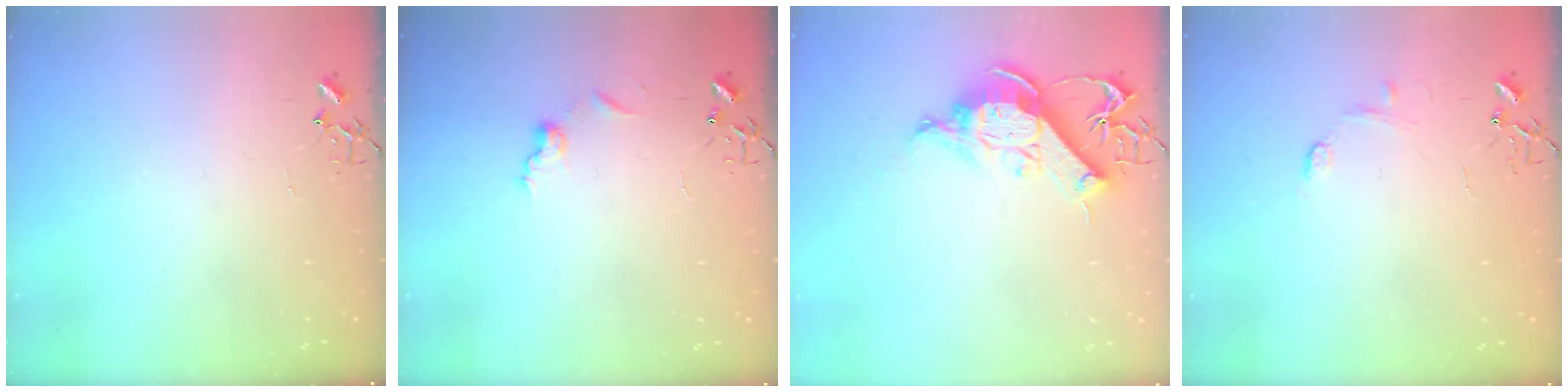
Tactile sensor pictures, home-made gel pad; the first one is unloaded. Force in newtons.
{"total": 6.4, "press": 6.4, "slide": 0.7}
{"total": 13.1, "press": 13.1, "slide": 0.7}
{"total": 6.6, "press": 6.6, "slide": 0.9}